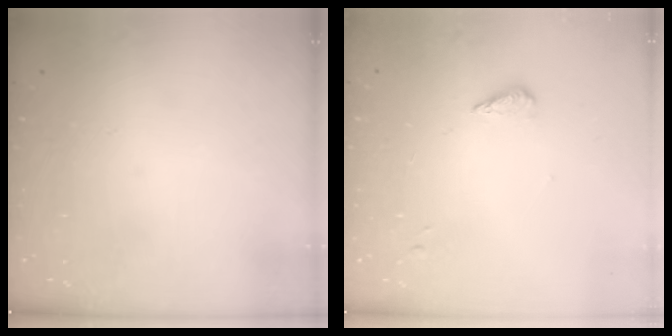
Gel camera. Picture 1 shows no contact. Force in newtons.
{"total": 3.4, "press": 3.4, "slide": 0.5}